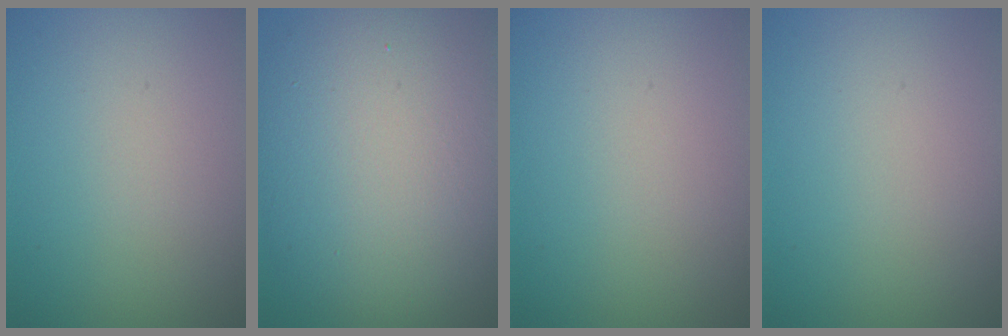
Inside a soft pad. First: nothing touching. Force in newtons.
{"total": 13.3, "press": 13.3, "slide": 1.0}
{"total": 0.0}
{"total": 0.0}